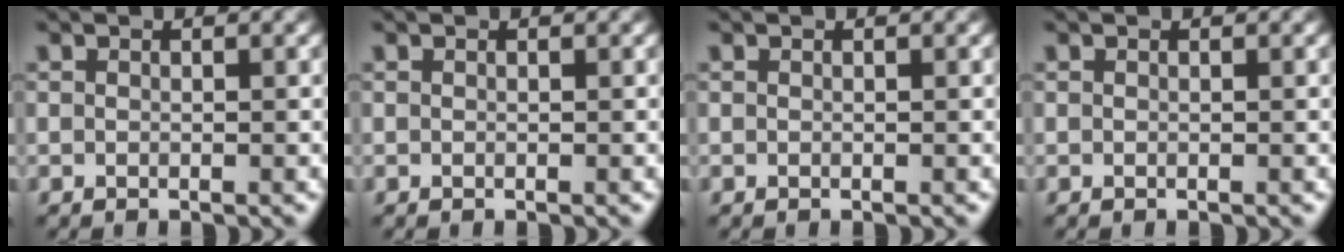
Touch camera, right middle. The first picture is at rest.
{"total": 0.0}
{"total": 0.0}
{"total": 0.0}